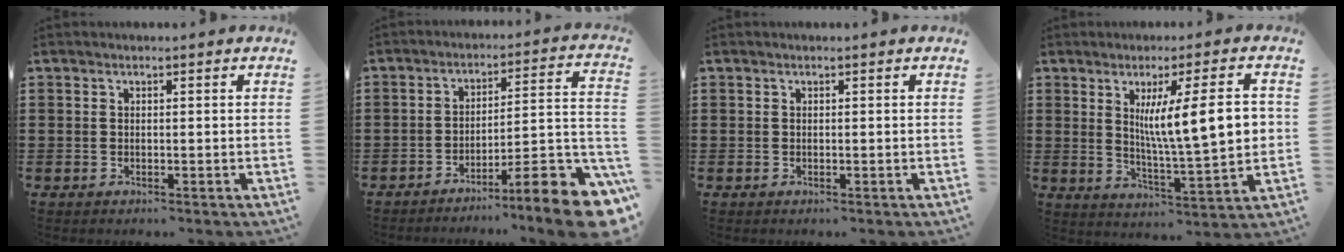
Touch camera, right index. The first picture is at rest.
{"total": 9.9, "force": [-7.2, 0.8, 6.8], "torque": [-0.081, 0.003, -0.140]}
{"total": 0.0}
{"total": 11.1, "force": [2.4, 1.7, 10.8], "torque": [-0.177, -0.004, 0.032]}